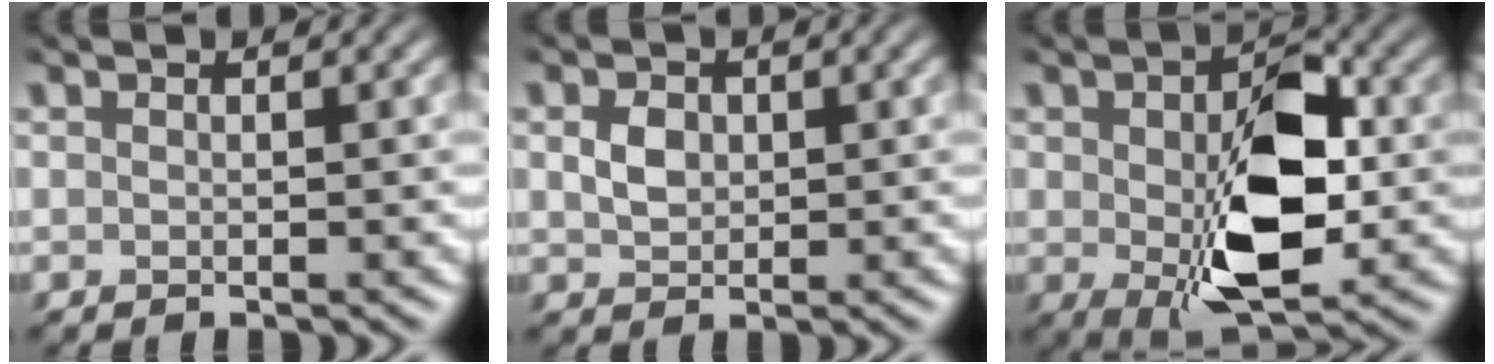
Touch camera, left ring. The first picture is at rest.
{"total": 1.8, "force": [0.2, 1.5, 1.0], "torque": [-0.028, 0.001, 0.005]}
{"total": 9.7, "force": [-1.0, 5.2, 8.1], "torque": [-0.137, -0.008, -0.009]}